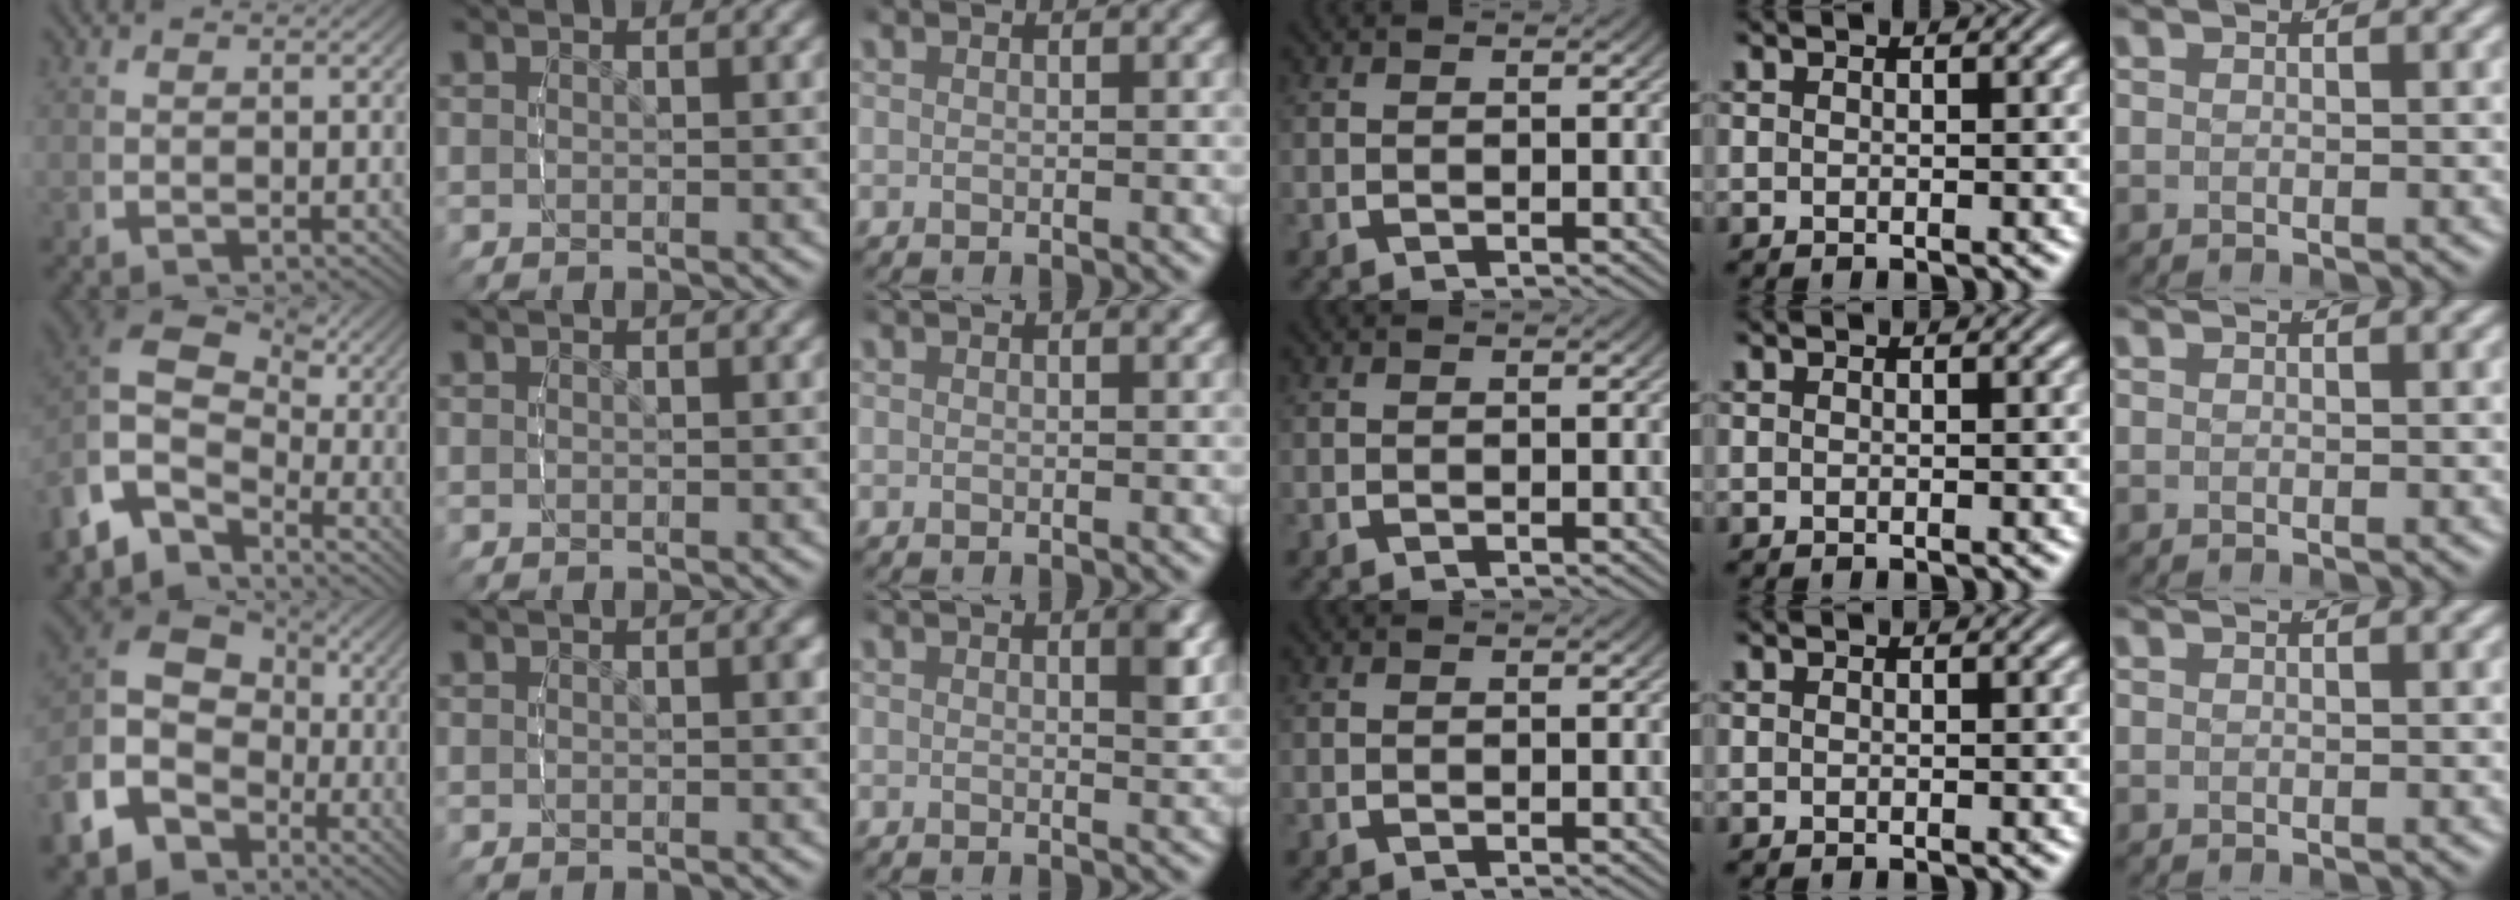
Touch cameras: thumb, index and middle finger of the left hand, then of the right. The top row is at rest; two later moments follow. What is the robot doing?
{"motion": "lift_and_place", "object": "air blower"}